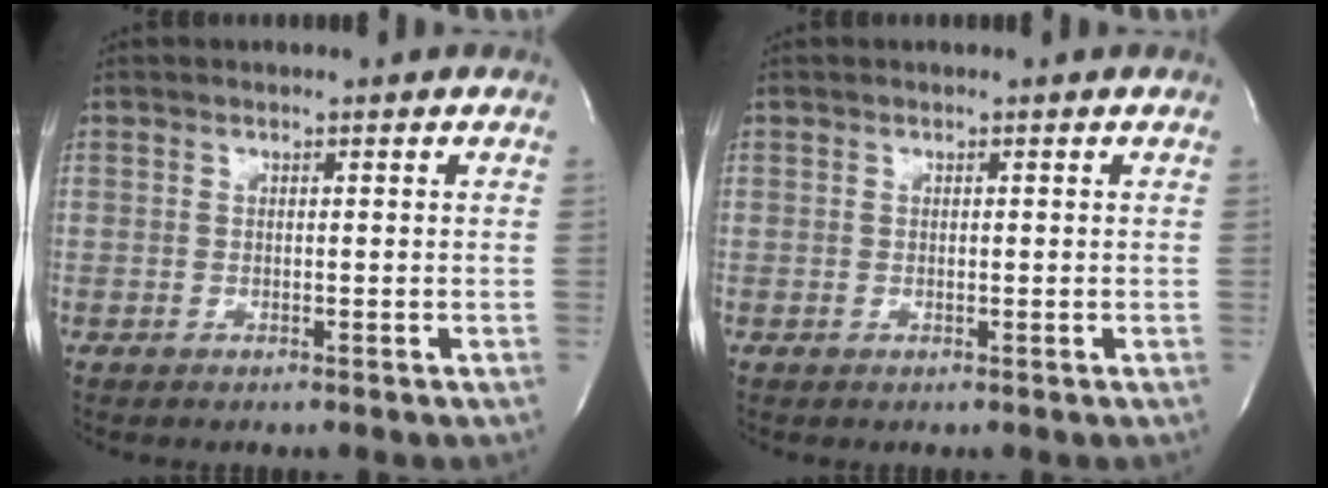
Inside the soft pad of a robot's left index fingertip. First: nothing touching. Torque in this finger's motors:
{"motor_torque": [-0.07, -0.03, 0.03, -0.01]}